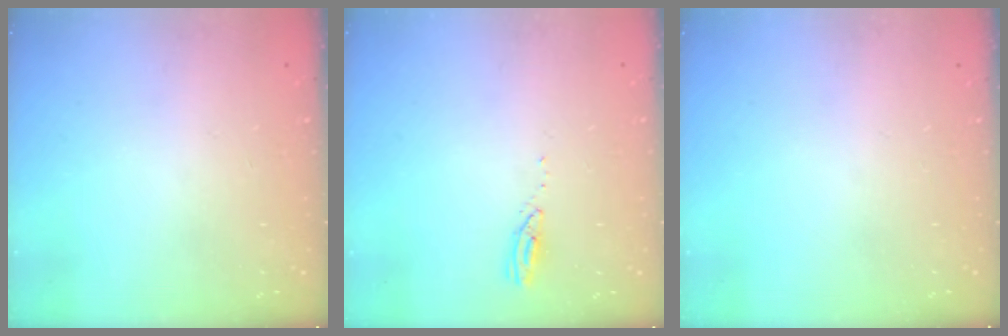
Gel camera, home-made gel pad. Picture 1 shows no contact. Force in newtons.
{"total": 2.9, "press": 2.8, "slide": 0.4}
{"total": 0.0}